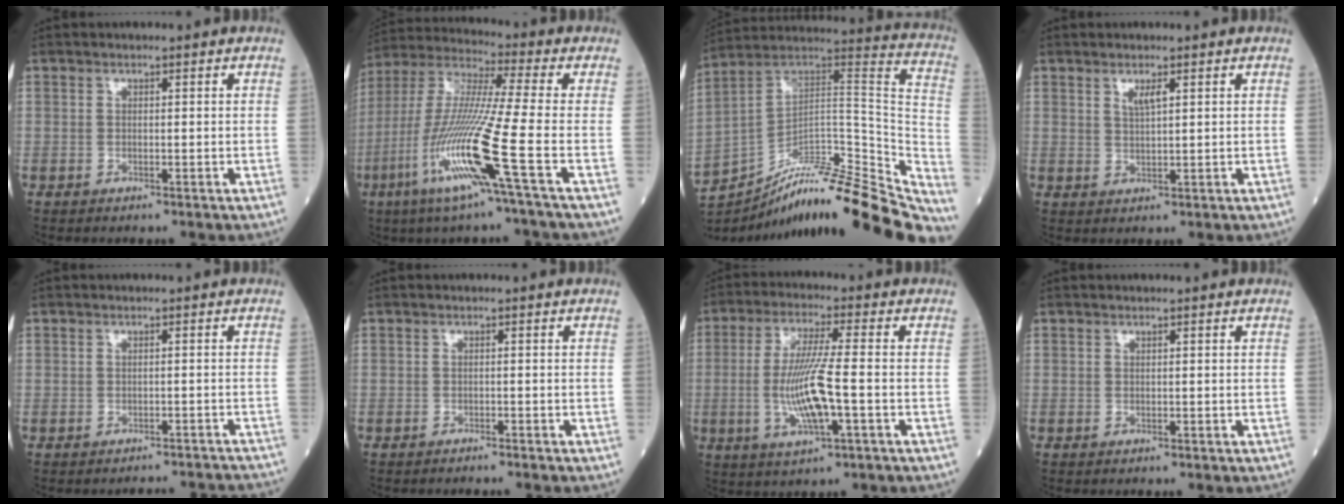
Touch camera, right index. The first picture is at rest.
{"total": 16.7, "force": [-6.5, -1.5, 15.3], "torque": [-0.328, -0.028, -0.133]}
{"total": 31.7, "force": [-27.6, 3.1, 15.3], "torque": [-0.161, 0.011, -0.401]}
{"total": 2.0, "force": [1.1, 0.3, 1.7], "torque": [-0.038, -0.001, 0.023]}
{"total": 5.9, "force": [-5.8, 0.8, 0.2], "torque": [0.001, 0.009, -0.057]}
{"total": 2.5, "force": [-2.3, -0.2, 1.0], "torque": [-0.016, 0.001, -0.028]}
{"total": 10.0, "force": [-1.8, 0.6, 9.8], "torque": [-0.205, -0.007, -0.036]}
{"total": 0.0}